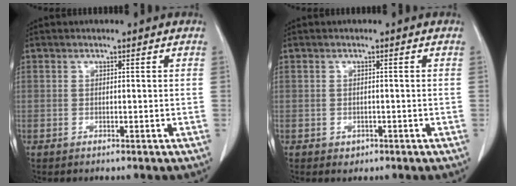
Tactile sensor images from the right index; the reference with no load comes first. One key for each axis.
{"total": 1.0, "fx": -0.6, "fy": 0.8, "fz": 0.3, "tx": -0.005, "ty": 0.002, "tz": -0.005}